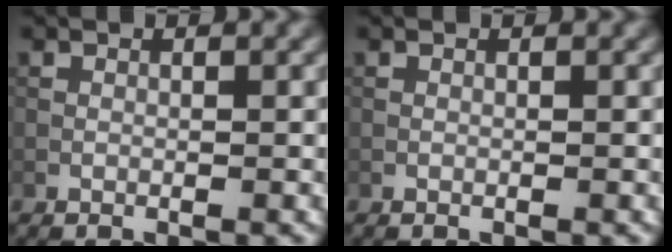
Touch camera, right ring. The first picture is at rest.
{"total": 0.0}